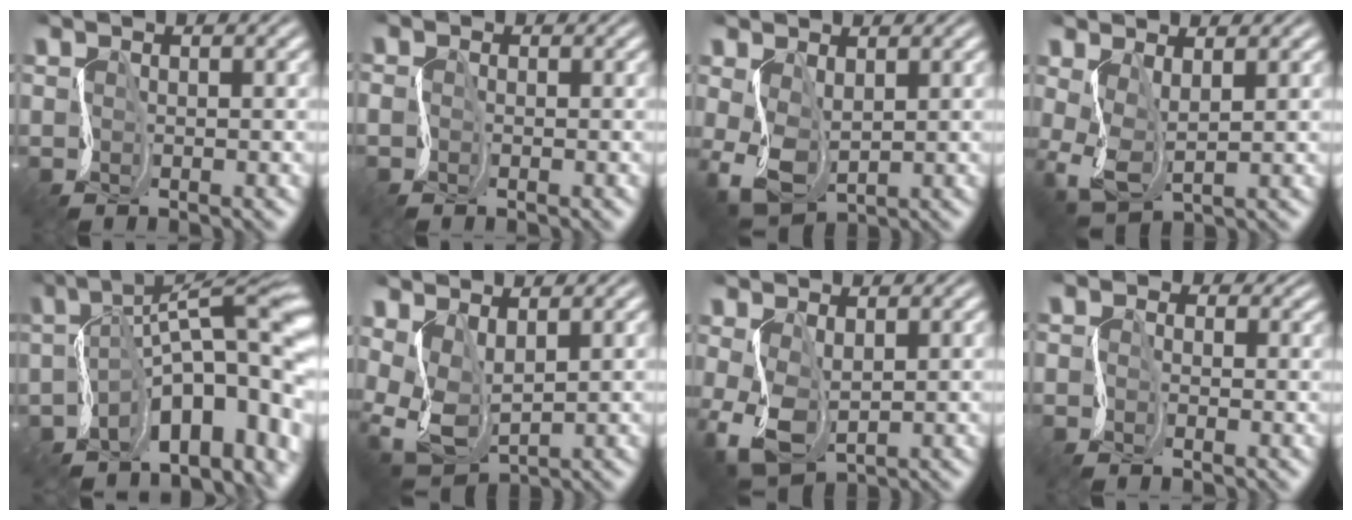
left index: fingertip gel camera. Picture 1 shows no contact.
{"total": 1.4, "force": [-1.2, 0.1, -0.8], "torque": [0.005, -0.003, -0.016]}
{"total": 2.8, "force": [-0.4, 2.0, 2.0], "torque": [-0.074, -0.006, 0.004]}
{"total": 2.7, "force": [0.0, 1.4, 2.3], "torque": [-0.076, -0.007, 0.007]}
{"total": 11.2, "force": [-3.7, 4.5, 9.5], "torque": [-0.122, 0.015, -0.053]}
{"total": 3.1, "force": [0.4, 2.0, 2.4], "torque": [-0.077, -0.005, 0.020]}
{"total": 3.4, "force": [-1.0, 2.1, 2.4], "torque": [-0.084, -0.008, -0.008]}
{"total": 1.4, "force": [-0.9, 1.0, -0.3], "torque": [0.007, 0.006, -0.026]}